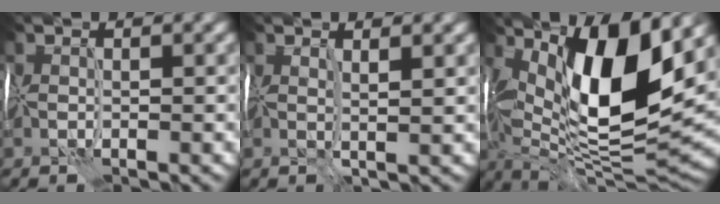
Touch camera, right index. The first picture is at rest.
{"total": 2.0, "force": [1.1, 0.3, 1.7], "torque": [-0.025, 0.000, 0.020]}
{"total": 14.0, "force": [4.8, 4.6, 12.4], "torque": [-0.207, -0.004, 0.082]}